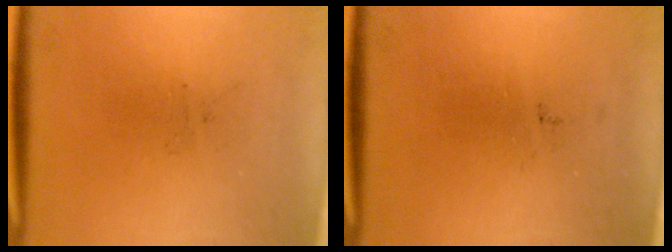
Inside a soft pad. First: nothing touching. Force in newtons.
{"total": 0.0}